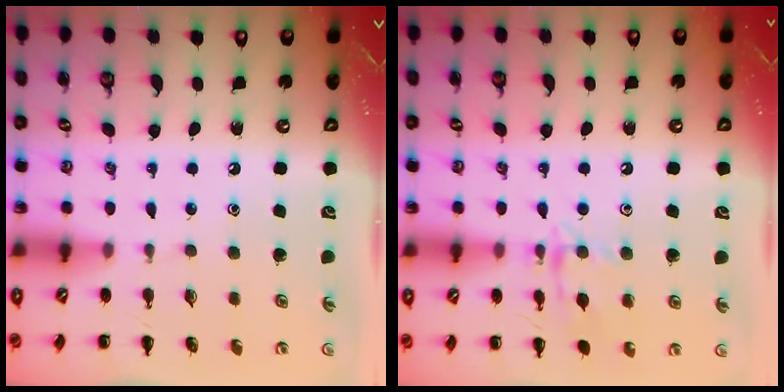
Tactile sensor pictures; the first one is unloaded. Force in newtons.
{"total": 11.4, "press": 11.3, "slide": 0.9}